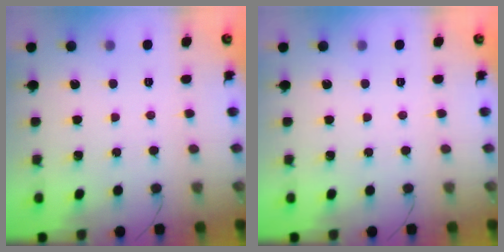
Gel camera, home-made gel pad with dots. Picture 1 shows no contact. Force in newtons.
{"total": 0.0}